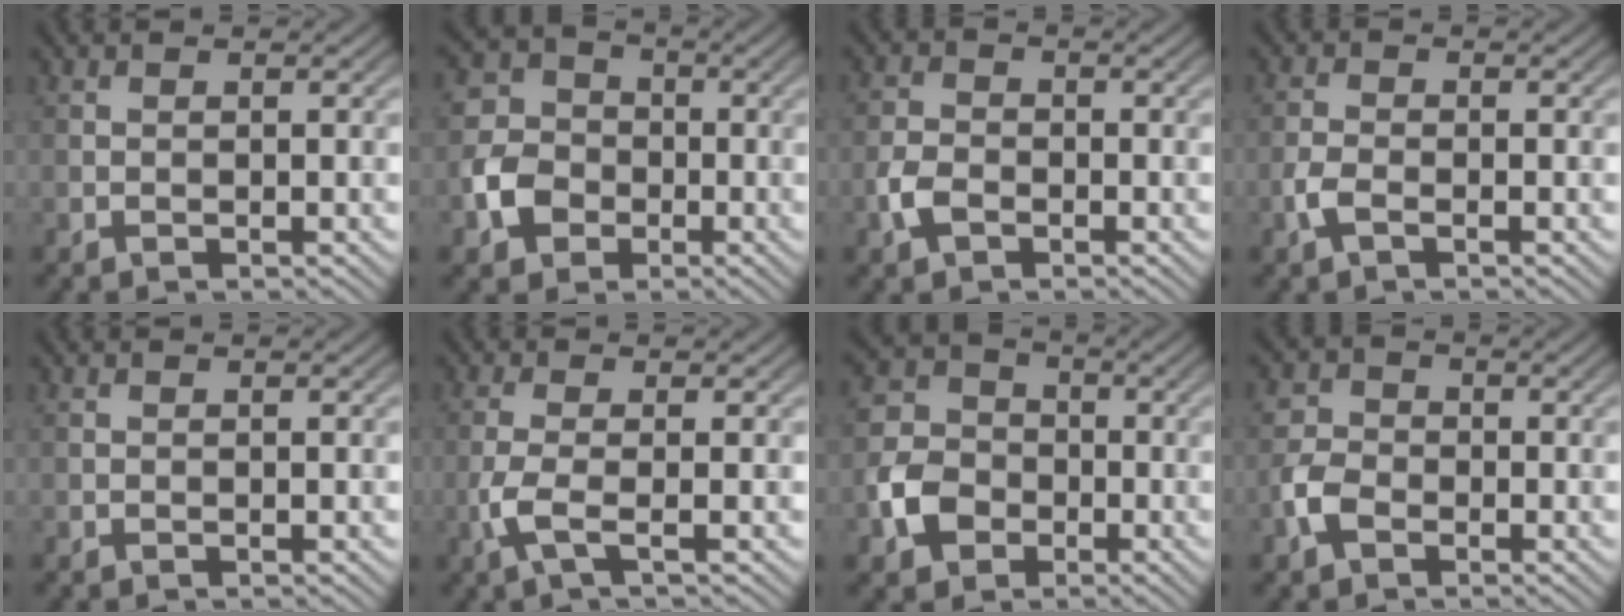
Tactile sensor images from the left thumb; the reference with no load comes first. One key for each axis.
{"total": 6.4, "fx": -2.0, "fy": 5.4, "fz": 2.8, "tx": -0.073, "ty": -0.003, "tz": -0.053}
{"total": 3.3, "fx": -1.6, "fy": 2.2, "fz": 1.9, "tx": -0.046, "ty": 0.000, "tz": -0.042}
{"total": 2.5, "fx": -1.2, "fy": 1.2, "fz": 1.8, "tx": -0.048, "ty": -0.001, "tz": -0.033}
{"total": 0.0}
{"total": 3.3, "fx": -1.0, "fy": 0.6, "fz": 3.1, "tx": -0.074, "ty": 0.004, "tz": -0.031}
{"total": 6.8, "fx": -2.4, "fy": 5.6, "fz": 3.2, "tx": -0.082, "ty": -0.004, "tz": -0.062}
{"total": 4.0, "fx": -1.8, "fy": 2.9, "fz": 2.1, "tx": -0.057, "ty": 0.001, "tz": -0.047}